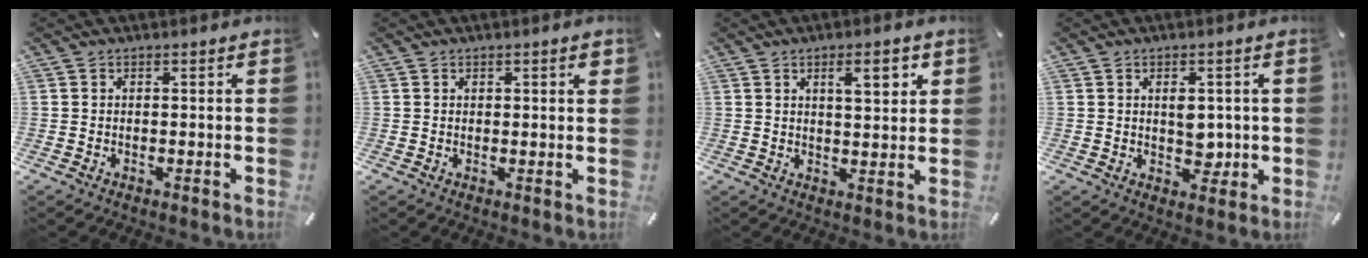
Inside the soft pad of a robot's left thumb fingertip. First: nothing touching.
{"total": 1.3, "force": [0.9, 0.4, 0.9], "torque": [-0.010, -0.003, 0.014]}
{"total": 6.4, "force": [3.1, 2.0, 5.2], "torque": [-0.077, -0.008, 0.045]}
{"total": 4.8, "force": [0.3, 3.5, 3.2], "torque": [-0.021, -0.010, -0.001]}